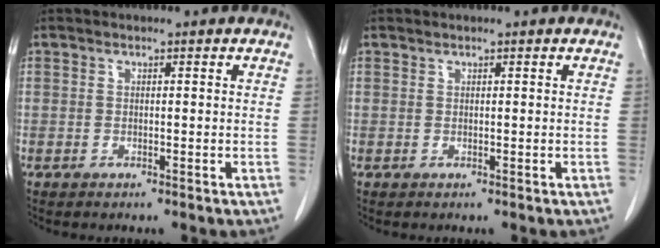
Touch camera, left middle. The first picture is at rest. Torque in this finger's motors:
{"motor_torque": [0.07, -0.21, -0.08, -0.01]}